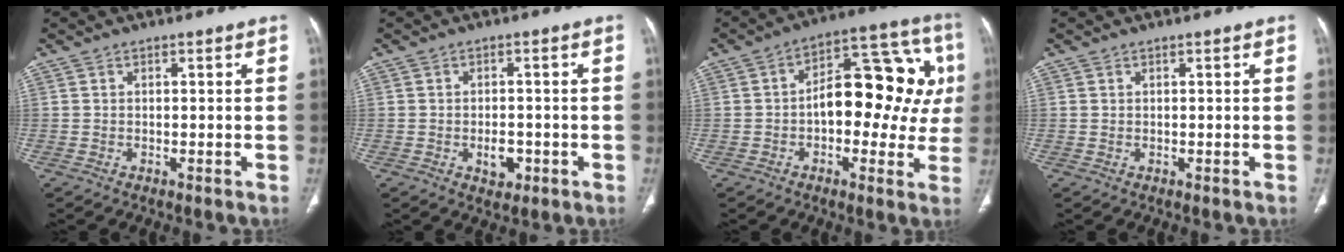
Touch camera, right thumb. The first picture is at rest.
{"total": 3.7, "force": [-1.1, 2.5, 2.5], "torque": [-0.020, 0.005, -0.011]}
{"total": 19.6, "force": [1.0, 10.3, 16.7], "torque": [-0.180, 0.040, 0.008]}
{"total": 0.0}